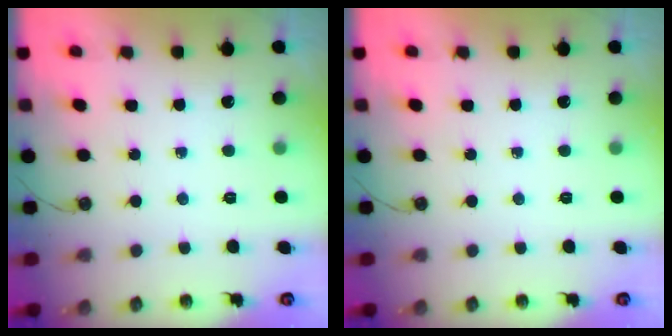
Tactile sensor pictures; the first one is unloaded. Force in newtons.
{"total": 0.0}